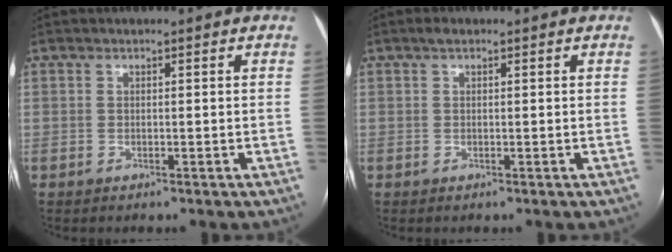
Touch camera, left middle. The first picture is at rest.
{"total": 0.8, "force": [0.5, 0.3, 0.6], "torque": [-0.012, 0.009, 0.009]}